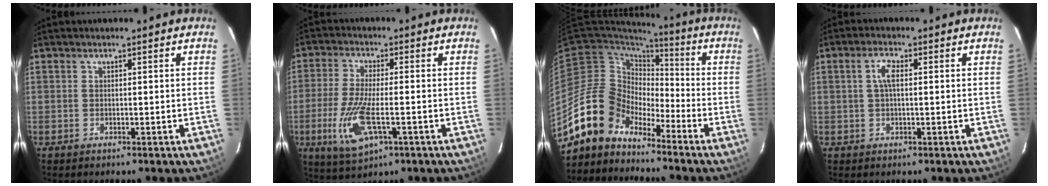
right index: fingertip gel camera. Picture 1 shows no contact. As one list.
[{"total": 11.2, "force": [-3.8, 3.6, 10.0], "torque": [-0.217, -0.020, -0.068]}, {"total": 11.5, "force": [-9.6, 6.2, 1.0], "torque": [-0.023, 0.037, -0.186]}, {"total": 3.1, "force": [0.5, 1.1, 2.9], "torque": [-0.060, 0.008, 0.009]}]